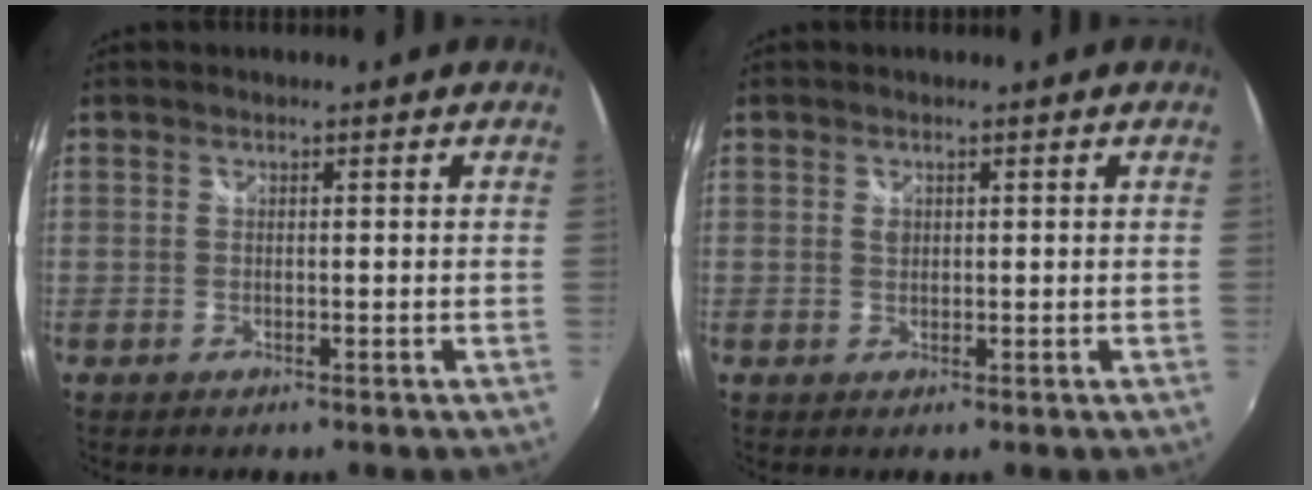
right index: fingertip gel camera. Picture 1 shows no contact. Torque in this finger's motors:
{"motor_torque": [-0.04, 0.00, 0.02, 0.02]}